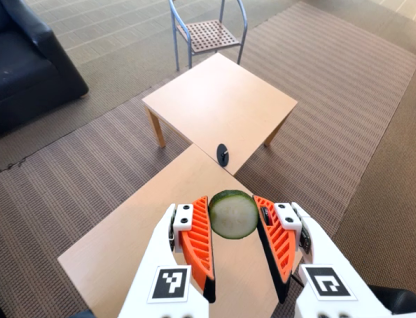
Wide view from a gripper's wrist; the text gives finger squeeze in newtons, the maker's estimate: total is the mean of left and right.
{"total": 11.5, "left": 10.9, "right": 12.2}